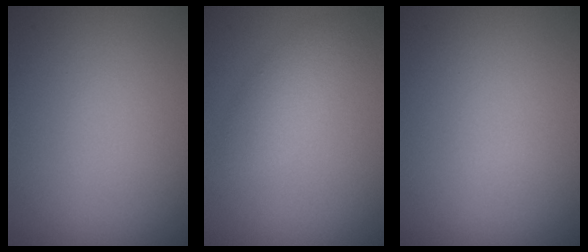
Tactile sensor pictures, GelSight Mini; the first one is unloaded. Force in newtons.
{"total": 2.7, "press": 2.7, "slide": 0.1}
{"total": 0.0}